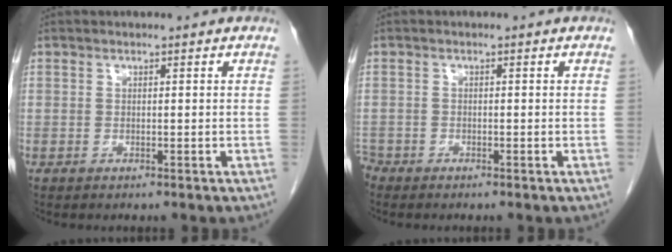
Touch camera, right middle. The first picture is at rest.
{"total": 2.2, "force": [-2.0, 0.9, 0.1], "torque": [-0.002, -0.002, -0.037]}